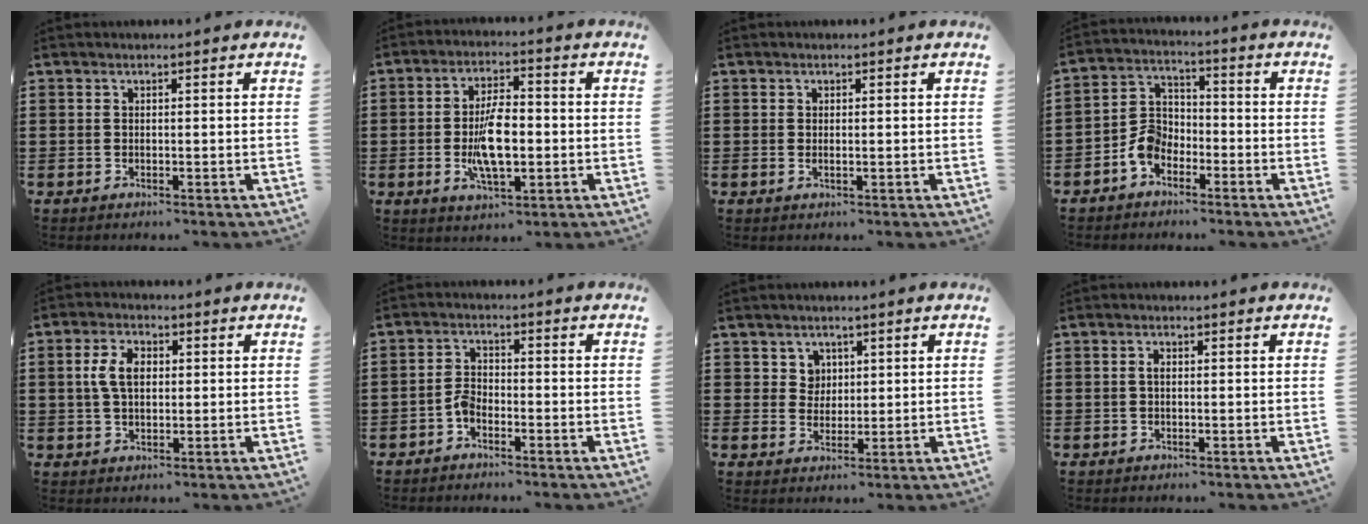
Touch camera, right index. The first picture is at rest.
{"total": 9.0, "force": [-1.4, 3.8, 8.0], "torque": [-0.163, -0.007, -0.031]}
{"total": 0.7, "force": [0.1, 0.2, 0.7], "torque": [-0.014, 0.001, 0.001]}
{"total": 5.8, "force": [-3.2, 4.0, 2.7], "torque": [-0.077, 0.010, -0.068]}
{"total": 5.2, "force": [0.7, 3.2, 4.0], "torque": [-0.095, 0.013, 0.007]}
{"total": 2.6, "force": [-1.5, 1.4, 1.6], "torque": [-0.046, 0.001, -0.035]}
{"total": 3.3, "force": [1.6, 2.8, 0.5], "torque": [-0.015, 0.007, 0.027]}
{"total": 1.1, "force": [0.0, 0.5, 1.0], "torque": [-0.022, 0.002, -0.001]}